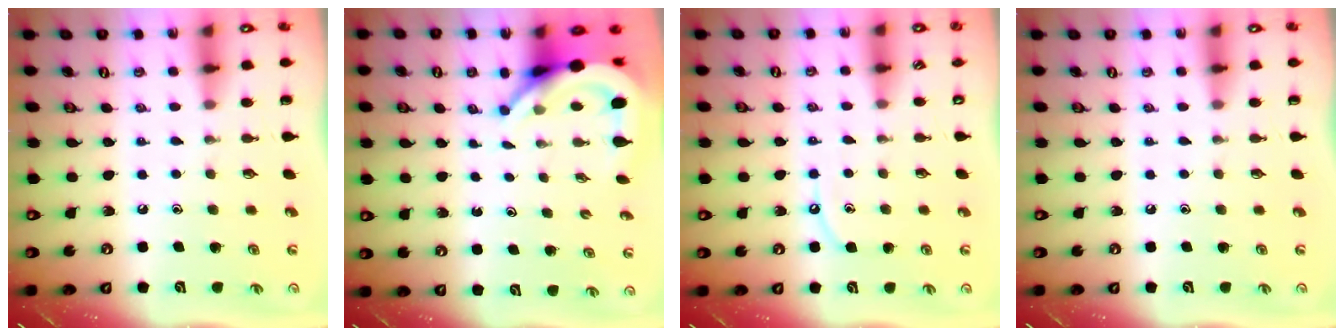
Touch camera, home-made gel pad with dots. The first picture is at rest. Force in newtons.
{"total": 6.2, "press": 6.1, "slide": 0.7}
{"total": 5.6, "press": 5.6, "slide": 0.5}
{"total": 0.0}